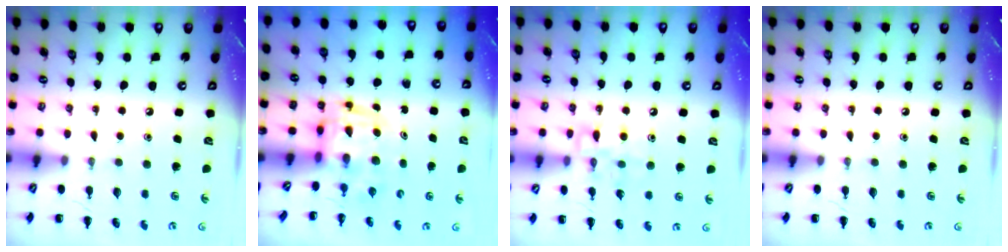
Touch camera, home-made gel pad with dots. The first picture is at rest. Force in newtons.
{"total": 2.9, "press": 2.9, "slide": 0.5}
{"total": 9.4, "press": 9.4, "slide": 0.3}
{"total": 0.0}